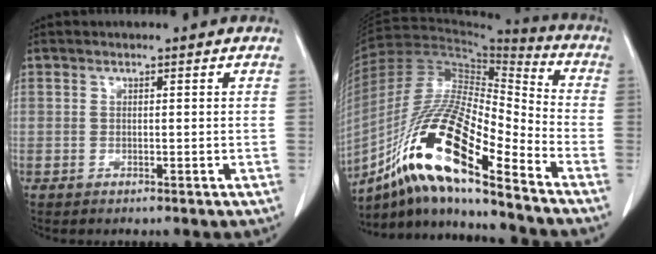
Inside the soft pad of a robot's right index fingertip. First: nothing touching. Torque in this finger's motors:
{"motor_torque": [0.84, -0.80, 0.46, 0.11]}